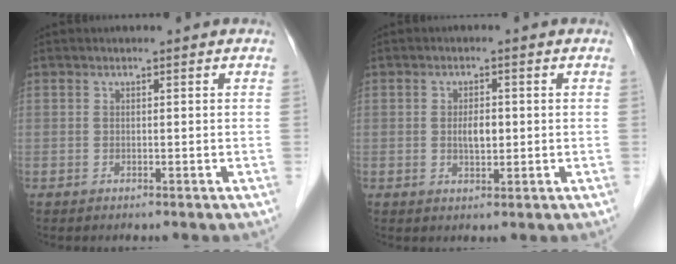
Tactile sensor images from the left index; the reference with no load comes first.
{"total": 2.8, "force": [0.1, 1.2, 2.5], "torque": [-0.046, 0.000, 0.002]}